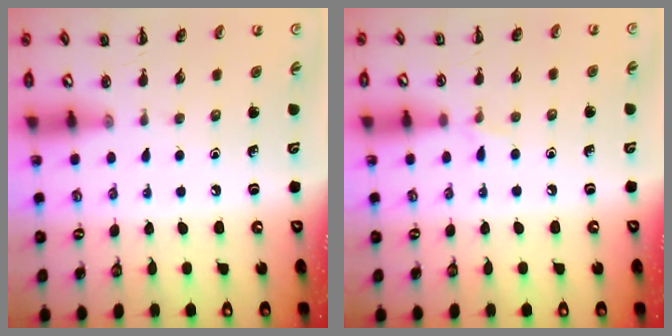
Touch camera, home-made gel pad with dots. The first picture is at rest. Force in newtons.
{"total": 3.7, "press": 3.6, "slide": 1.1}